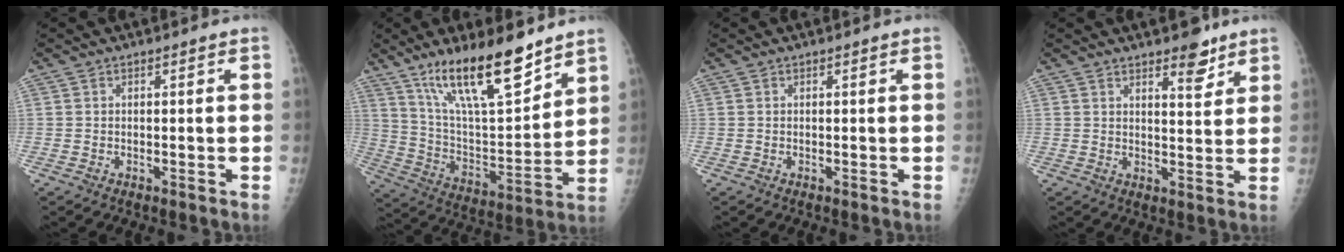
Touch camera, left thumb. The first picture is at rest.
{"total": 19.8, "force": [13.7, 5.4, 13.1], "torque": [-0.193, -0.079, 0.248]}
{"total": 0.0}
{"total": 5.3, "force": [3.8, 1.9, 3.2], "torque": [-0.028, -0.026, 0.053]}